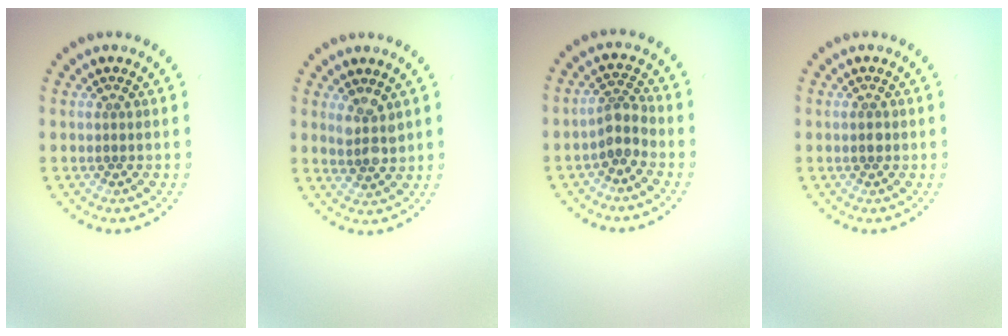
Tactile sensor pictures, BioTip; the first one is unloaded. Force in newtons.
{"total": 2.3, "press": 2.0, "slide": 1.1}
{"total": 2.4, "press": 1.9, "slide": 1.5}
{"total": 1.1, "press": 1.1, "slide": 0.1}